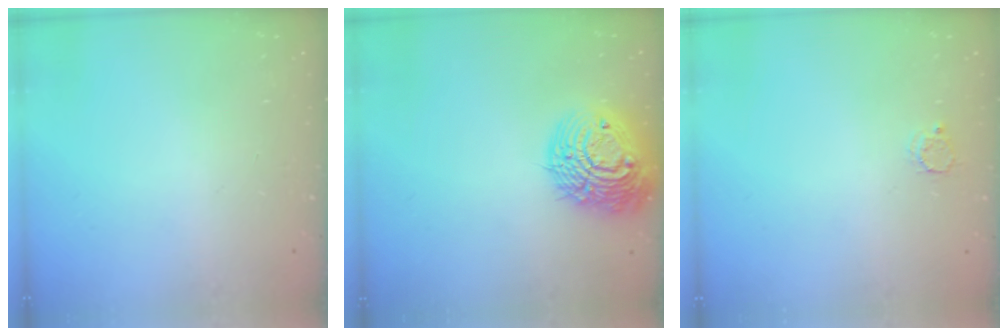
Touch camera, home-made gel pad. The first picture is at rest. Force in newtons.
{"total": 18.7, "press": 18.7, "slide": 1.3}
{"total": 2.5, "press": 2.5, "slide": 0.3}